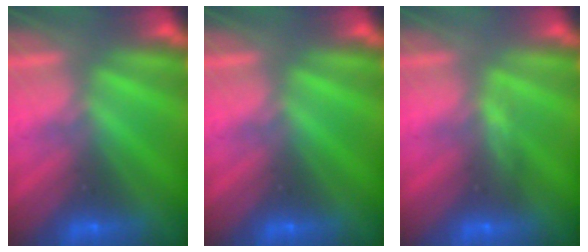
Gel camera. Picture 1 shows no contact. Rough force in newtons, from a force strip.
{"total": 0.0}
{"total": 3.4}